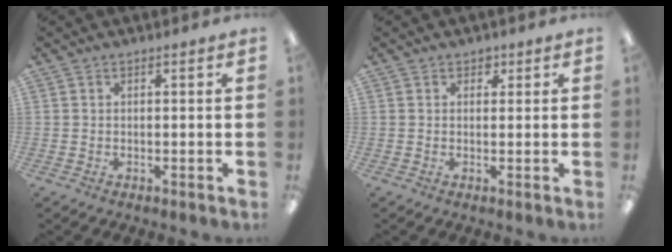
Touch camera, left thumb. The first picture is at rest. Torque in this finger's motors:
{"motor_torque": [0.31, -0.18, 0.55, -0.10, 0.00]}